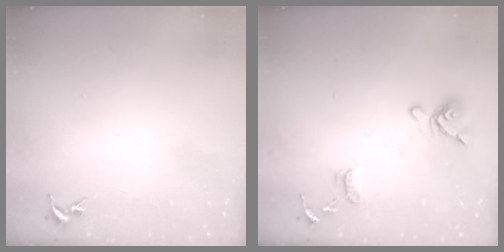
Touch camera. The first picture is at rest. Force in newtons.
{"total": 13.1, "press": 13.0, "slide": 1.4}